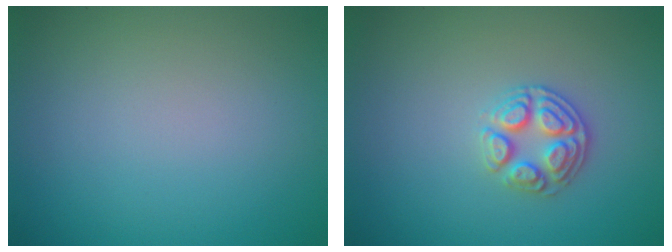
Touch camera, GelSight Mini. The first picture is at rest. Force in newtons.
{"total": 2.9, "press": 2.8, "slide": 0.7}